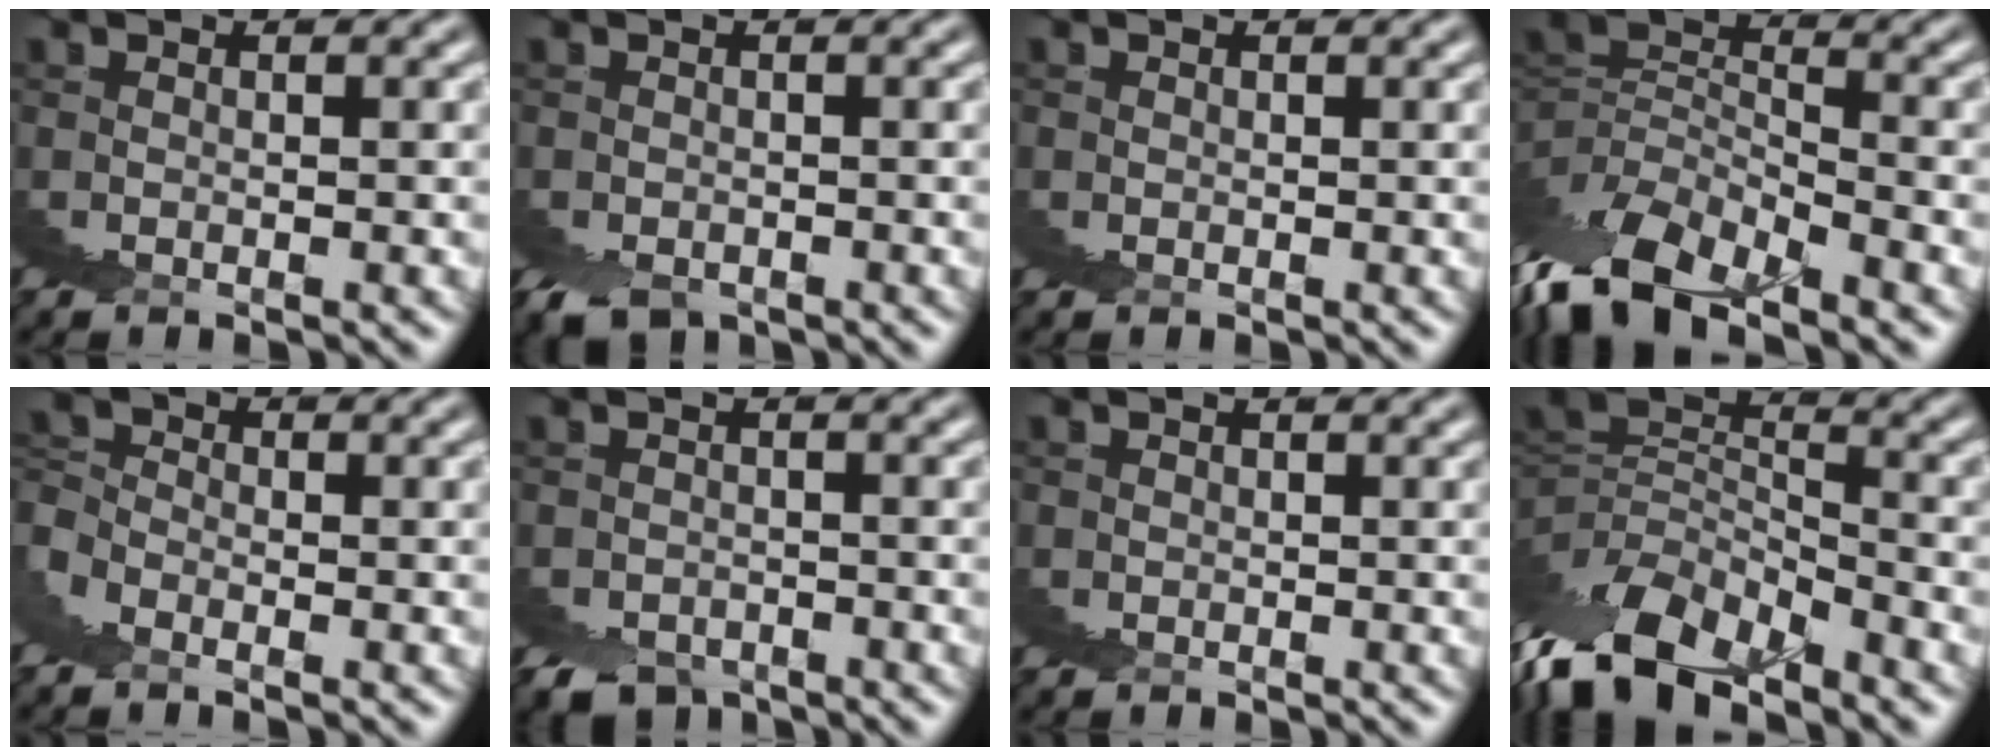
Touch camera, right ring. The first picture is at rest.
{"total": 1.3, "force": [0.1, -1.0, -0.8], "torque": [0.033, 0.010, -0.001]}
{"total": 1.1, "force": [0.7, 0.6, -0.7], "torque": [0.022, 0.001, 0.007]}
{"total": 5.0, "force": [-0.3, 1.5, 4.8], "torque": [-0.071, 0.001, -0.007]}
{"total": 4.8, "force": [3.4, 2.9, 1.6], "torque": [-0.019, 0.020, 0.042]}
{"total": 1.6, "force": [-1.3, 0.8, -0.5], "torque": [0.034, -0.005, -0.023]}
{"total": 1.7, "force": [1.0, 1.2, -0.6], "torque": [0.025, 0.003, 0.010]}
{"total": 6.6, "force": [-2.3, 2.9, 5.5], "torque": [-0.090, -0.001, -0.037]}